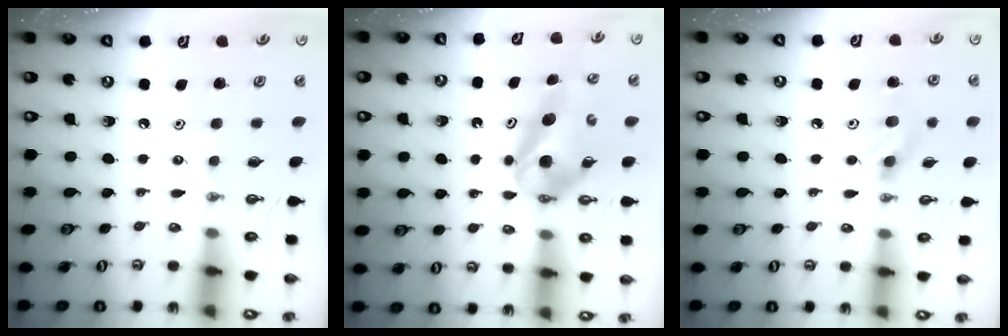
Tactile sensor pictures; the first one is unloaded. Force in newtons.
{"total": 7.7, "press": 7.6, "slide": 0.6}
{"total": 7.6, "press": 7.2, "slide": 2.4}